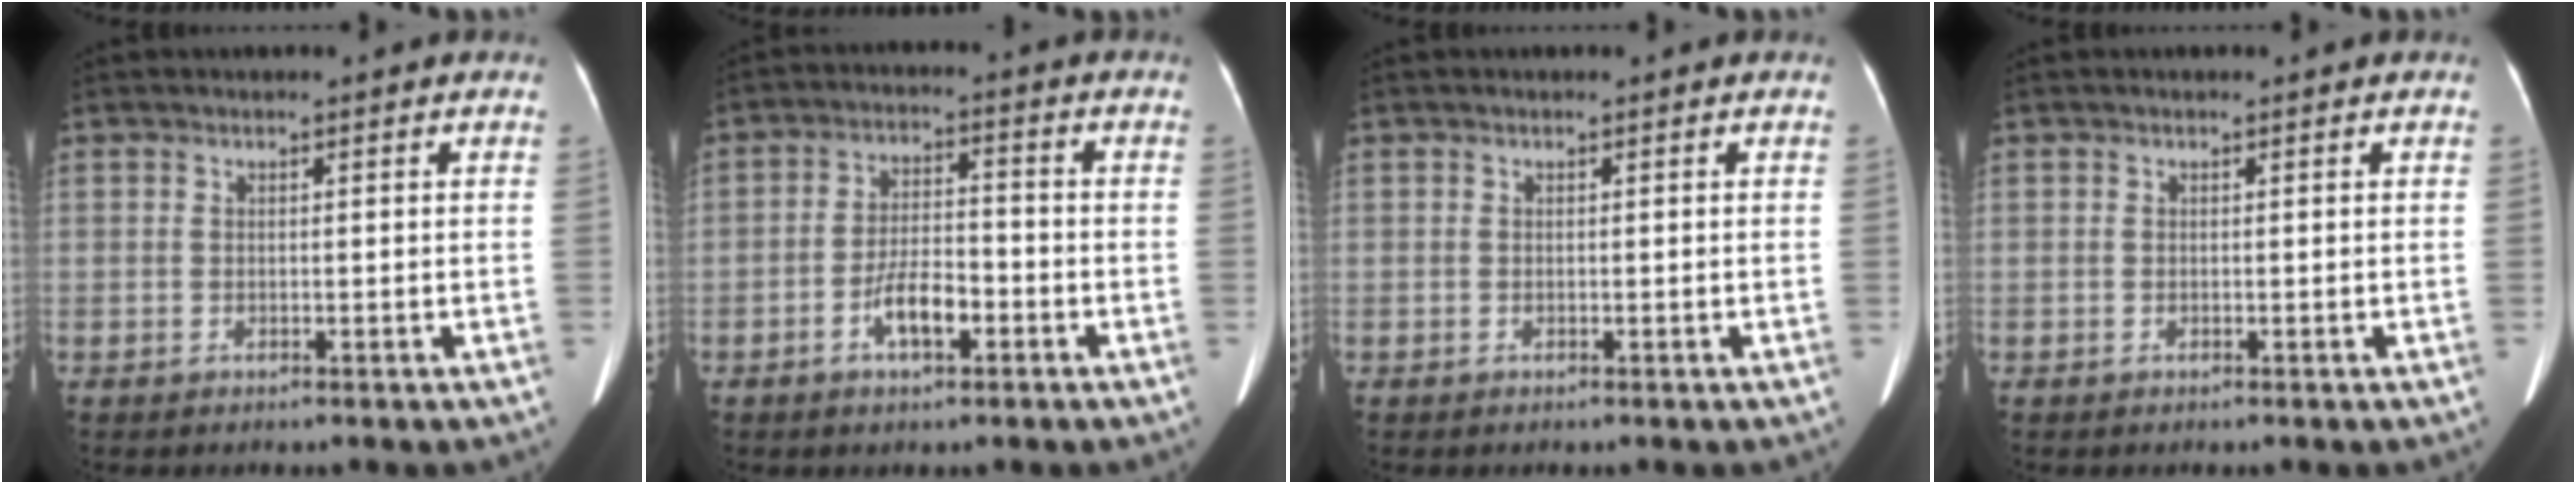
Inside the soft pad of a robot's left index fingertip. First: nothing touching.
{"total": 6.1, "force": [-2.8, 2.2, 5.0], "torque": [-0.096, 0.008, -0.050]}
{"total": 0.0}
{"total": 0.0}